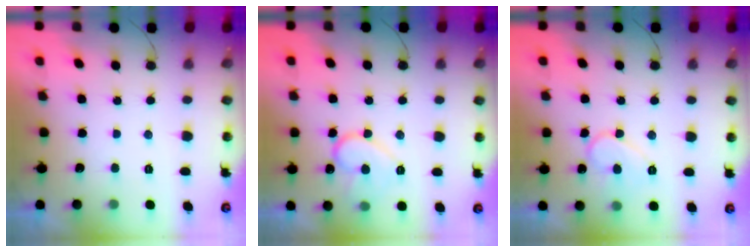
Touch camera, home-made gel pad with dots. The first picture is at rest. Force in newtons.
{"total": 11.7, "press": 11.6, "slide": 0.9}
{"total": 7.9, "press": 7.9, "slide": 0.7}